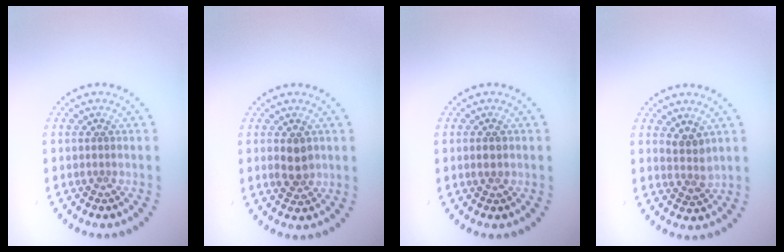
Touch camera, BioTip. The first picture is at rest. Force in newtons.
{"total": 2.3, "press": 2.3, "slide": 0.1}
{"total": 1.1, "press": 1.1, "slide": 0.1}
{"total": 1.9, "press": 1.5, "slide": 1.2}